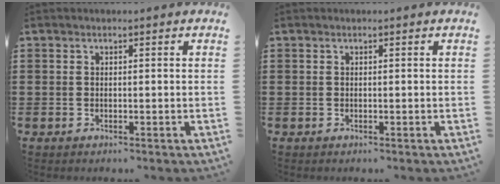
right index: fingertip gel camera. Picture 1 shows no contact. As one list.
[{"total": 0.0}]